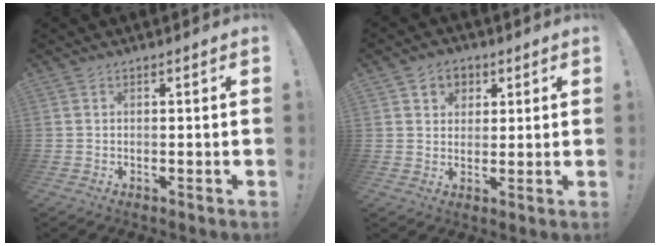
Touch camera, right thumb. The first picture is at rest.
{"total": 6.1, "force": [2.2, 5.4, 1.6], "torque": [-0.019, -0.010, 0.042]}